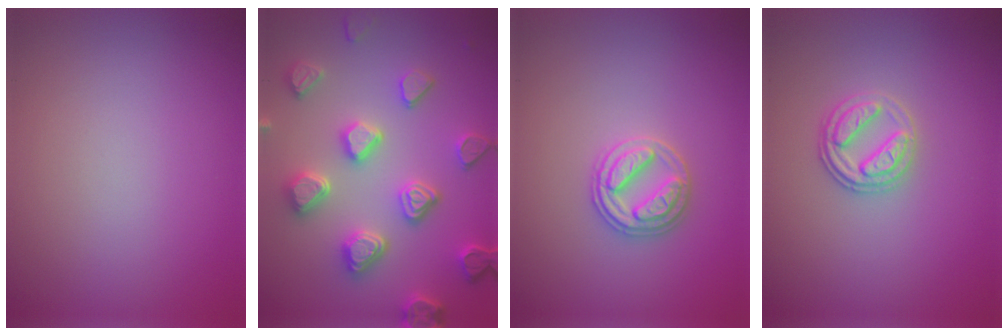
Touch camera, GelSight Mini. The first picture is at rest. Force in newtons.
{"total": 5.1, "press": 4.9, "slide": 1.7}
{"total": 2.8, "press": 2.8, "slide": 0.2}
{"total": 2.7, "press": 2.6, "slide": 0.8}